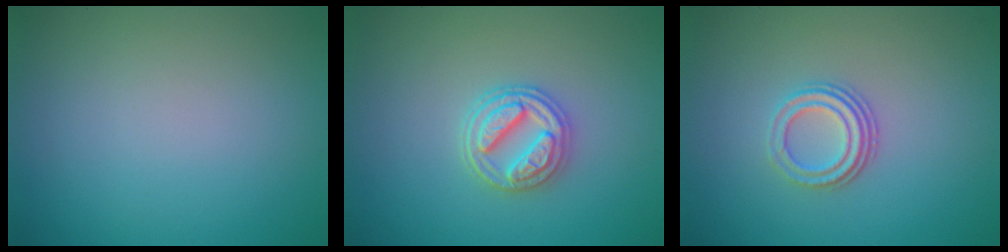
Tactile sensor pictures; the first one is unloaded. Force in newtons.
{"total": 3.6, "press": 3.3, "slide": 1.4}
{"total": 2.9, "press": 2.2, "slide": 2.0}